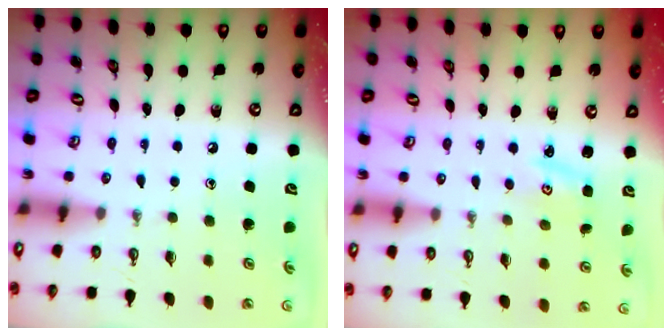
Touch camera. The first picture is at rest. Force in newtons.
{"total": 2.3, "press": 2.3, "slide": 0.3}